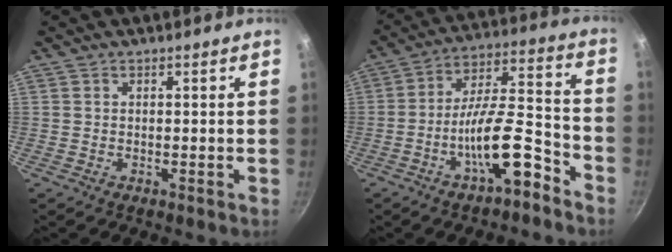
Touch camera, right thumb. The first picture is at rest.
{"total": 14.1, "force": [-7.6, 4.5, 11.0], "torque": [-0.159, 0.067, -0.128]}